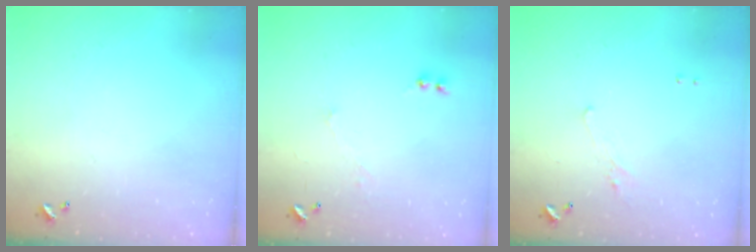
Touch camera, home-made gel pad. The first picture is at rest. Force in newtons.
{"total": 0.9, "press": 0.3, "slide": 0.8}
{"total": 1.2, "press": 0.9, "slide": 0.8}